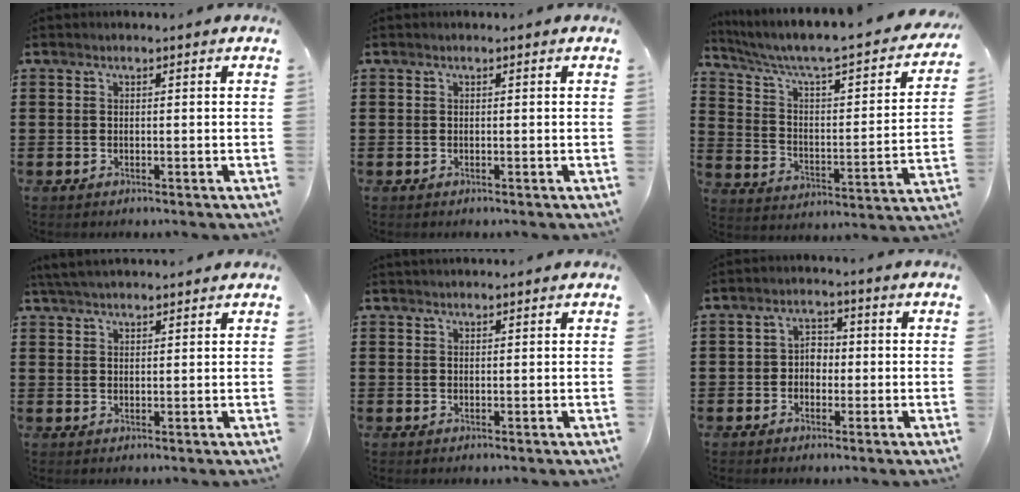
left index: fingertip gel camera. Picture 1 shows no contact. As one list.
[{"total": 0.0}, {"total": 4.8, "force": [3.6, 0.8, 3.1], "torque": [-0.080, -0.040, 0.050]}, {"total": 3.7, "force": [3.4, 0.4, 1.3], "torque": [-0.035, -0.001, 0.064]}, {"total": 0.9, "force": [0.9, 0.1, 0.1], "torque": [-0.004, 0.000, 0.018]}, {"total": 3.0, "force": [-0.6, 2.4, 1.7], "torque": [-0.032, 0.005, -0.017]}]